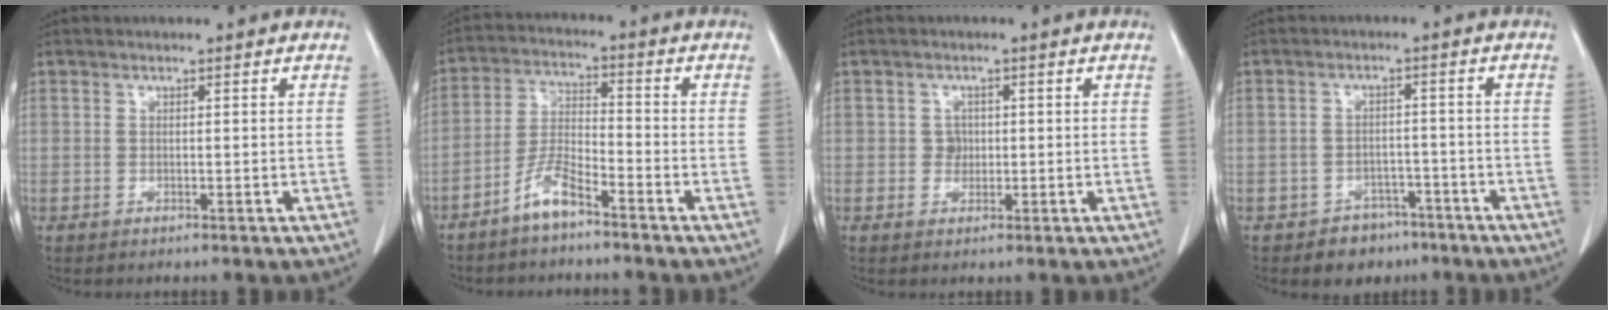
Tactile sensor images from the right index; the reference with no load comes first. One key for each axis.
{"total": 6.0, "fx": -4.5, "fy": 1.1, "fz": 3.8, "tx": -0.086, "ty": -0.001, "tz": -0.093}
{"total": 1.7, "fx": 0.0, "fy": 1.5, "fz": 0.6, "tx": -0.007, "ty": 0.003, "tz": 0.000}
{"total": 4.8, "fx": -3.4, "fy": 3.3, "fz": 0.9, "tx": -0.010, "ty": 0.011, "tz": -0.045}